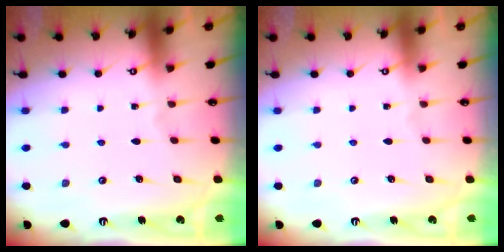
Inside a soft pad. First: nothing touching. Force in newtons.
{"total": 0.0}